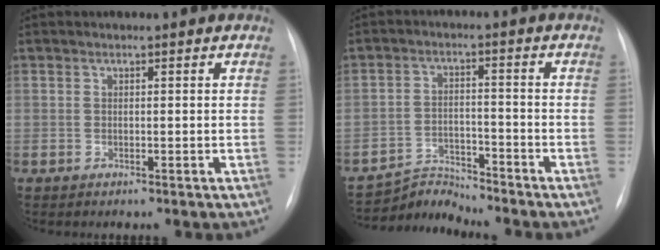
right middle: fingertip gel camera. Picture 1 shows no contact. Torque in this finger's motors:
{"motor_torque": [-0.30, -0.13, -0.03, -0.01]}